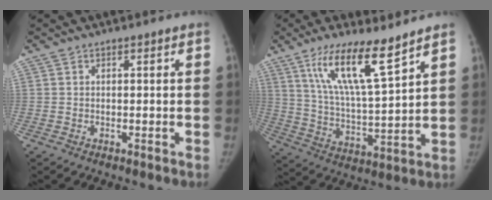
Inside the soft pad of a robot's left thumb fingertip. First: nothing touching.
{"total": 14.1, "force": [9.0, 2.5, 10.6], "torque": [-0.184, -0.053, 0.177]}